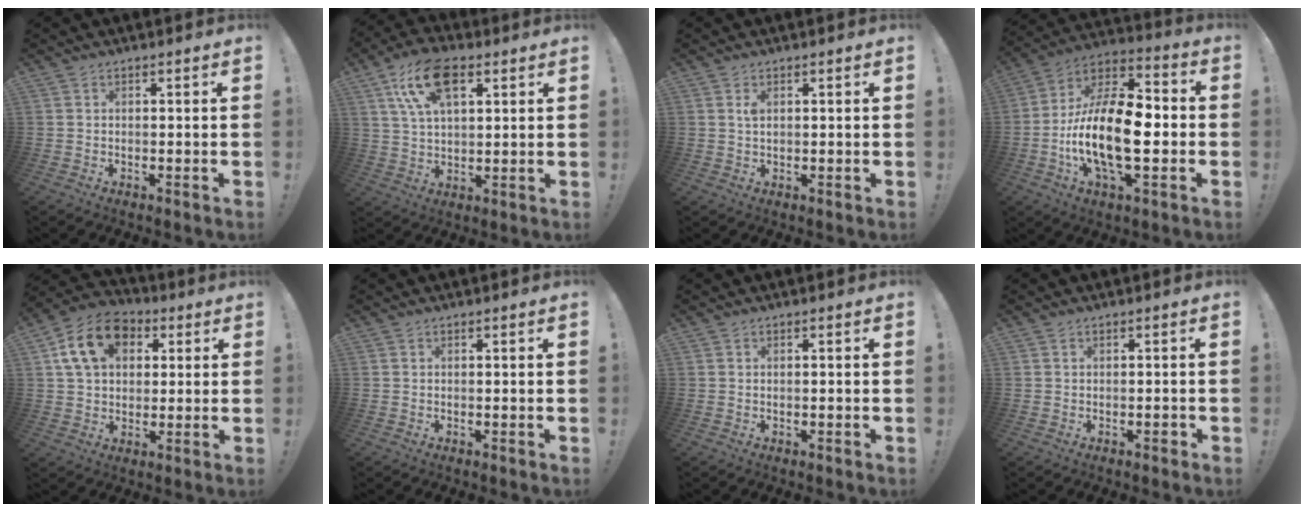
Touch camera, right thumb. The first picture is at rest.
{"total": 13.8, "force": [6.3, 7.1, 10.1], "torque": [-0.179, -0.008, 0.115]}
{"total": 1.5, "force": [0.6, 0.7, 1.2], "torque": [-0.023, 0.001, 0.010]}
{"total": 20.9, "force": [-4.6, 8.9, 18.4], "torque": [-0.364, 0.016, -0.076]}
{"total": 14.9, "force": [5.4, 10.9, 8.6], "torque": [-0.132, -0.007, 0.107]}
{"total": 0.0}
{"total": 0.6, "force": [-0.4, -0.3, 0.3], "torque": [-0.011, 0.001, -0.006]}
{"total": 1.2, "force": [-0.8, 0.3, 0.8], "torque": [-0.007, 0.001, -0.015]}